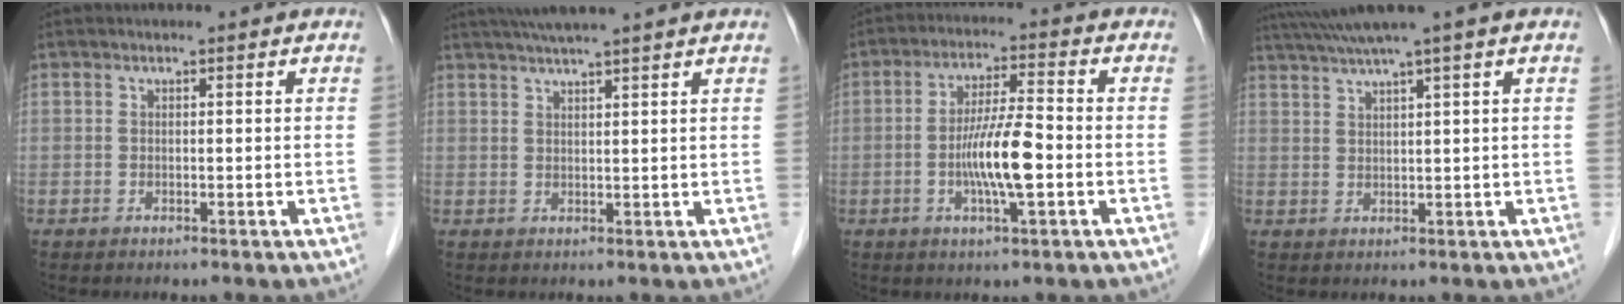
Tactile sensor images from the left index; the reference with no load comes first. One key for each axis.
{"total": 7.2, "fx": 6.1, "fy": -1.2, "fz": 3.6, "tx": -0.054, "ty": 0.025, "tz": 0.088}
{"total": 8.1, "fx": -1.9, "fy": 0.6, "fz": 7.9, "tx": -0.152, "ty": -0.005, "tz": -0.040}
{"total": 5.9, "fx": 4.4, "fy": -1.7, "fz": 3.6, "tx": -0.064, "ty": 0.024, "tz": 0.081}